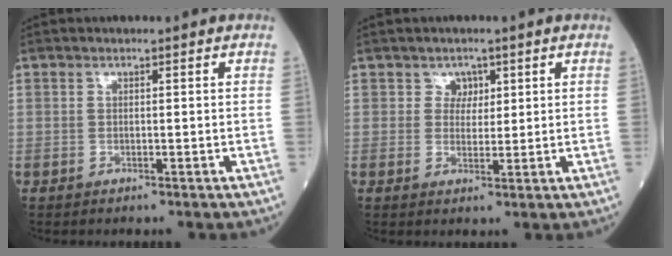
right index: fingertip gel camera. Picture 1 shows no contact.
{"total": 2.2, "force": [1.1, 1.8, 0.5], "torque": [0.000, -0.002, 0.015]}